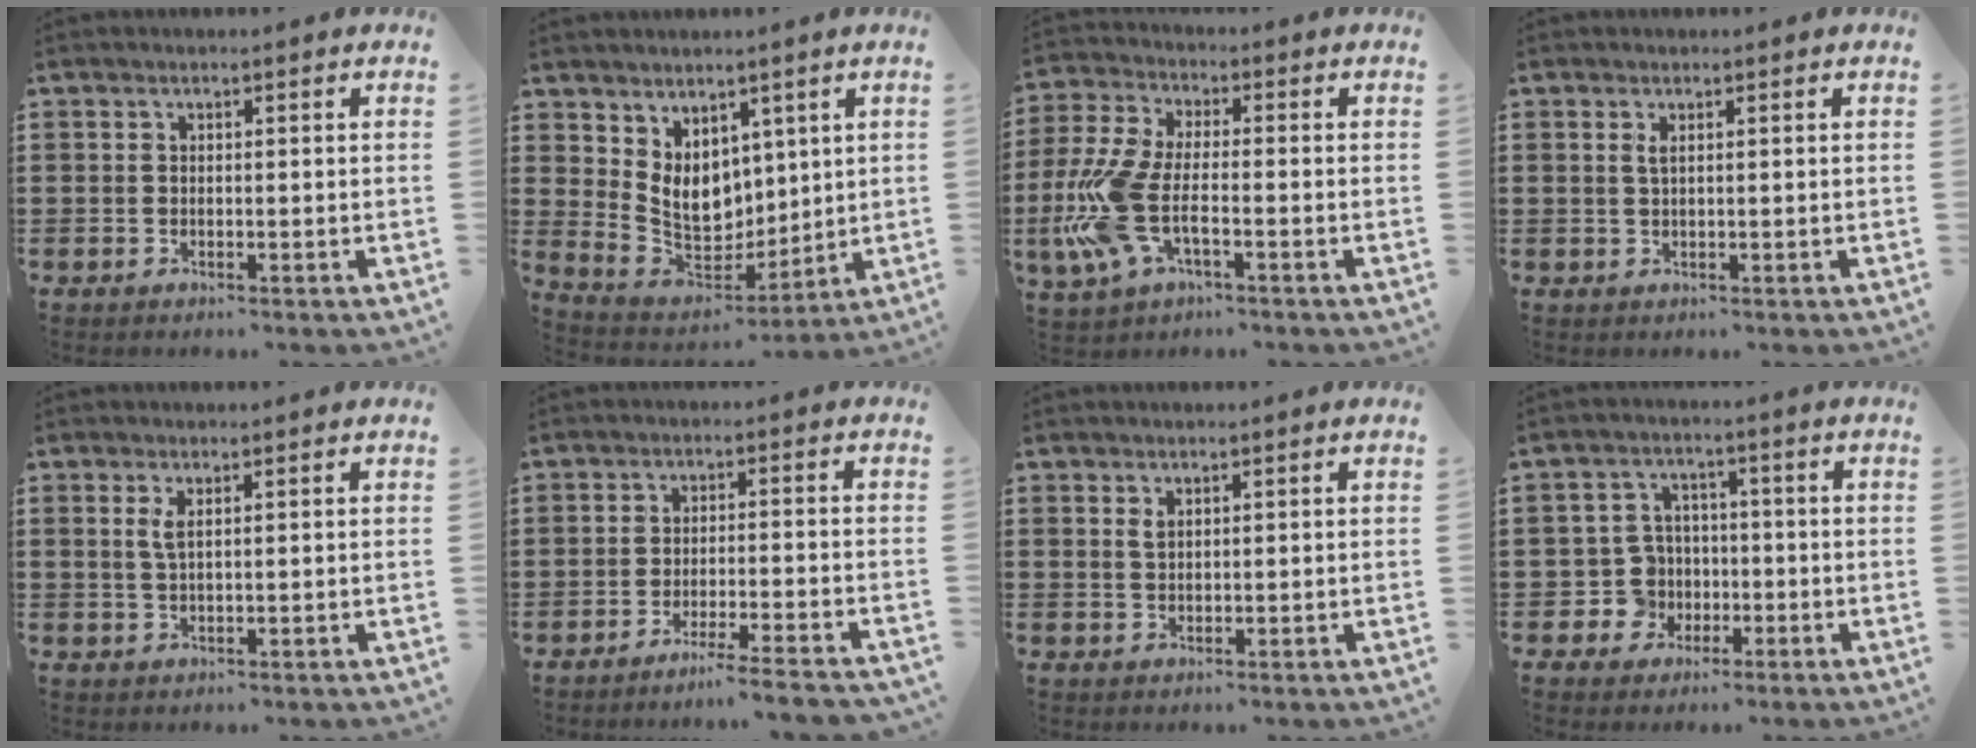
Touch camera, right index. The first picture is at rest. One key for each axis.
{"total": 7.9, "fx": 3.1, "fy": 6.2, "fz": 3.8, "tx": -0.086, "ty": -0.015, "tz": 0.065}
{"total": 10.1, "fx": -2.8, "fy": 4.7, "fz": 8.4, "tx": -0.212, "ty": -0.011, "tz": -0.054}
{"total": 1.1, "fx": 0.4, "fy": 0.2, "fz": 1.0, "tx": -0.020, "ty": 0.003, "tz": 0.006}
{"total": 1.9, "fx": 0.7, "fy": 0.5, "fz": 1.7, "tx": -0.036, "ty": 0.003, "tz": 0.012}
{"total": 3.9, "fx": -3.5, "fy": -0.7, "fz": 1.7, "tx": -0.027, "ty": -0.010, "tz": -0.067}
{"total": 1.2, "fx": 0.6, "fy": 0.6, "fz": 0.8, "tx": -0.019, "ty": 0.003, "tz": 0.011}
{"total": 5.5, "fx": -1.4, "fy": 5.0, "fz": 1.7, "tx": -0.061, "ty": 0.009, "tz": -0.028}